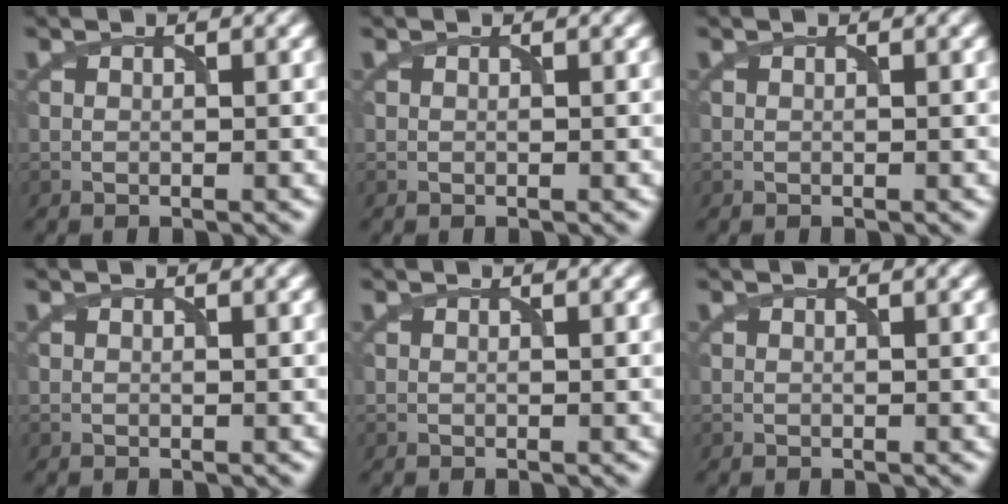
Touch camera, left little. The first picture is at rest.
{"total": 0.0}
{"total": 0.0}
{"total": 0.0}
{"total": 0.0}
{"total": 0.0}